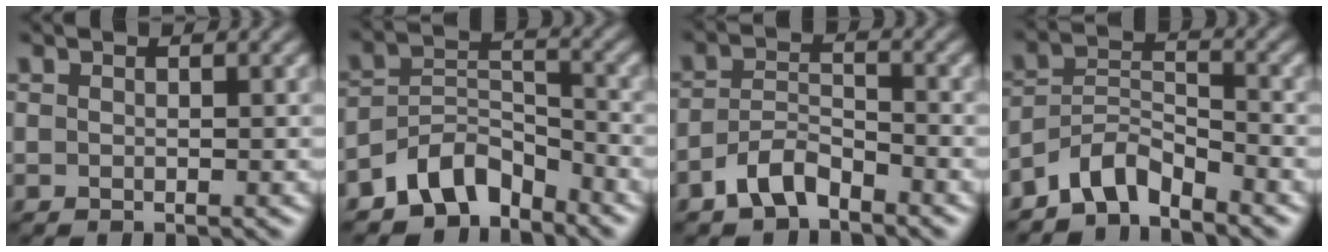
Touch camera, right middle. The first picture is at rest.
{"total": 5.6, "force": [-4.2, 2.9, 2.3], "torque": [-0.028, 0.007, -0.086]}
{"total": 3.5, "force": [-2.5, 1.5, 1.8], "torque": [-0.036, 0.009, -0.055]}
{"total": 4.0, "force": [-3.5, 1.4, 1.5], "torque": [-0.025, 0.008, -0.077]}